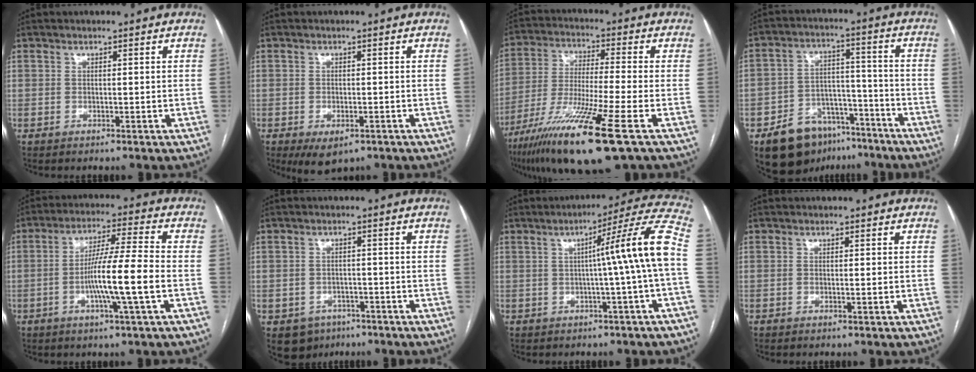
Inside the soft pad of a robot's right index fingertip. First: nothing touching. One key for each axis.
{"total": 4.6, "fx": -2.6, "fy": 2.3, "fz": 3.0, "tx": -0.047, "ty": -0.006, "tz": -0.031}
{"total": 17.0, "fx": -9.4, "fy": -0.1, "fz": 14.1, "tx": -0.275, "ty": -0.049, "tz": -0.171}
{"total": 12.0, "fx": -8.1, "fy": 7.4, "fz": 5.0, "tx": -0.075, "ty": 0.028, "tz": -0.123}
{"total": 10.8, "fx": -2.6, "fy": -0.8, "fz": 10.5, "tx": -0.192, "ty": -0.003, "tz": -0.052}
{"total": 5.2, "fx": -2.9, "fy": 4.2, "fz": 0.9, "tx": -0.010, "ty": 0.007, "tz": -0.037}
{"total": 11.6, "fx": -0.2, "fy": -2.1, "fz": 11.4, "tx": -0.146, "ty": 0.020, "tz": -0.005}
{"total": 0.6, "fx": -0.1, "fy": 0.0, "fz": 0.6, "tx": -0.011, "ty": -0.001, "tz": -0.003}